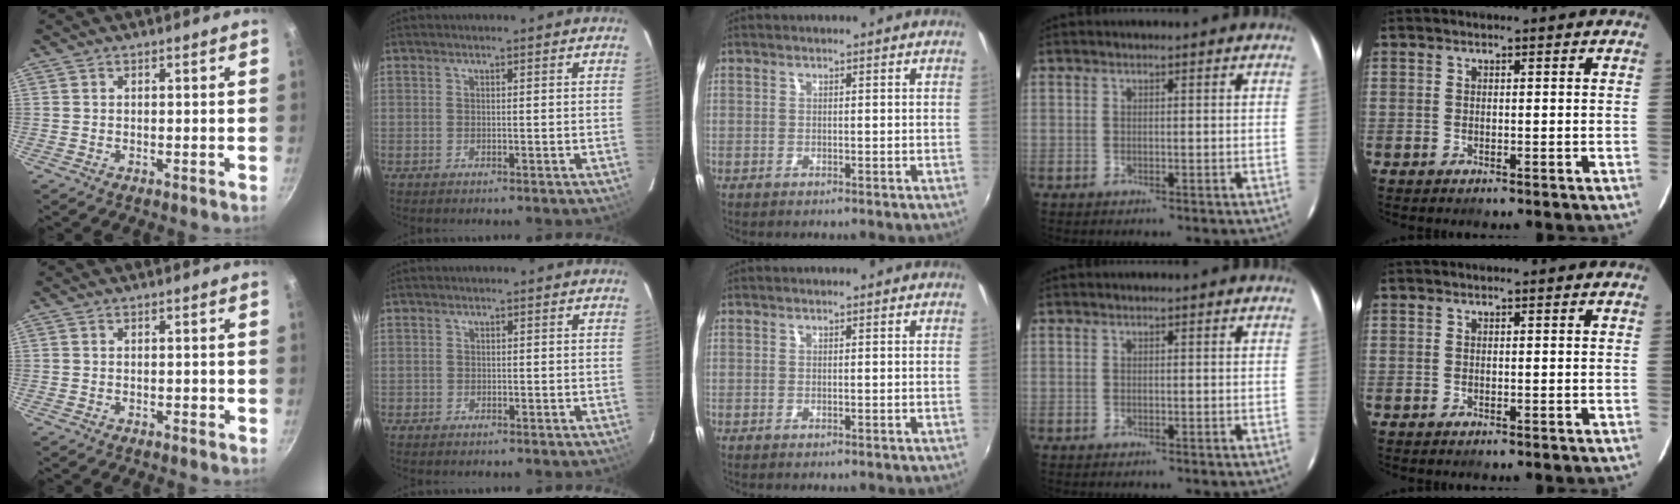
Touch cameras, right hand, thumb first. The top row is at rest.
{"thumb": {"total": 0.6, "force": [-0.3, 0.3, 0.4], "torque": [-0.002, 0.003, -0.005]}, "index": {"total": 0.9, "force": [-0.5, 0.8, -0.1], "torque": [-0.001, 0.003, -0.008]}}